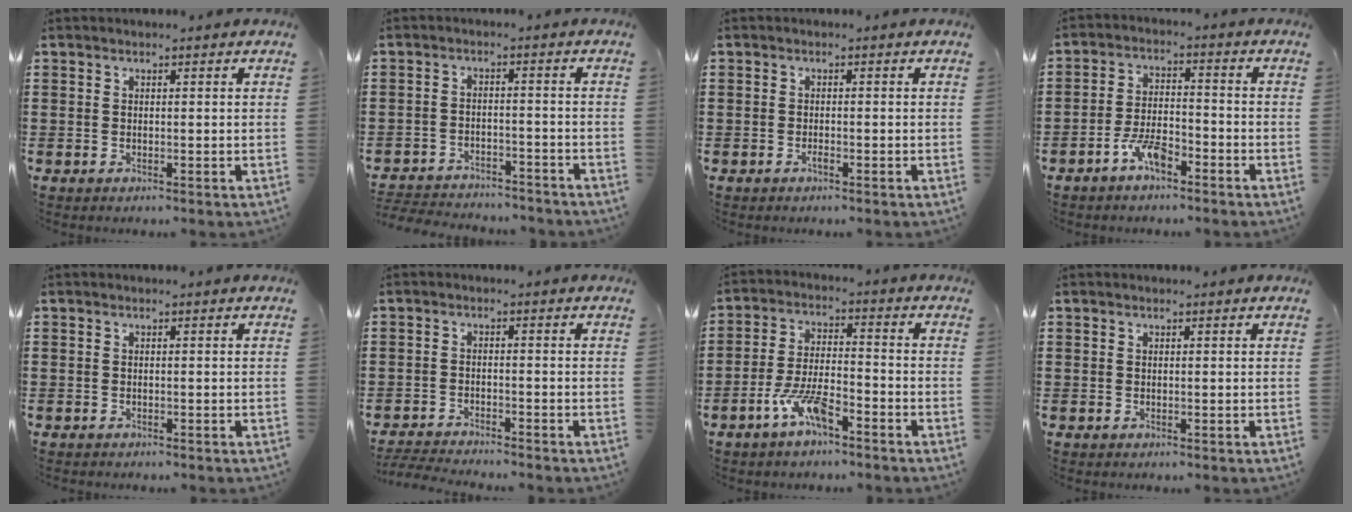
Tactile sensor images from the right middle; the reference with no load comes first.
{"total": 3.6, "force": [-3.6, 0.4, 0.2], "torque": [-0.014, 0.000, -0.079]}
{"total": 0.8, "force": [-0.7, 0.2, 0.5], "torque": [-0.012, -0.004, -0.011]}
{"total": 5.4, "force": [-3.8, 1.6, 3.5], "torque": [-0.078, 0.007, -0.075]}
{"total": 0.0}
{"total": 3.1, "force": [-3.1, 0.0, 0.4], "torque": [-0.015, -0.002, -0.068]}
{"total": 7.3, "force": [-4.6, 1.9, 5.3], "torque": [-0.119, 0.000, -0.088]}
{"total": 0.0}